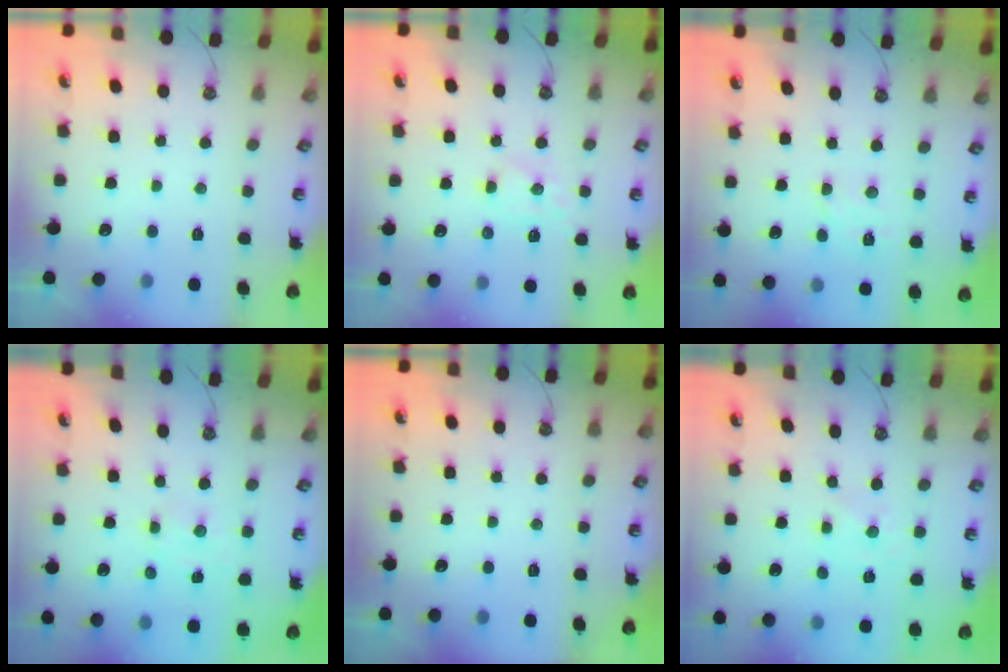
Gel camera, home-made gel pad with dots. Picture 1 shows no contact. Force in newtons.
{"total": 7.2, "press": 7.1, "slide": 1.0}
{"total": 4.7, "press": 4.6, "slide": 0.6}
{"total": 3.0, "press": 3.0, "slide": 0.4}
{"total": 0.0}
{"total": 0.0}